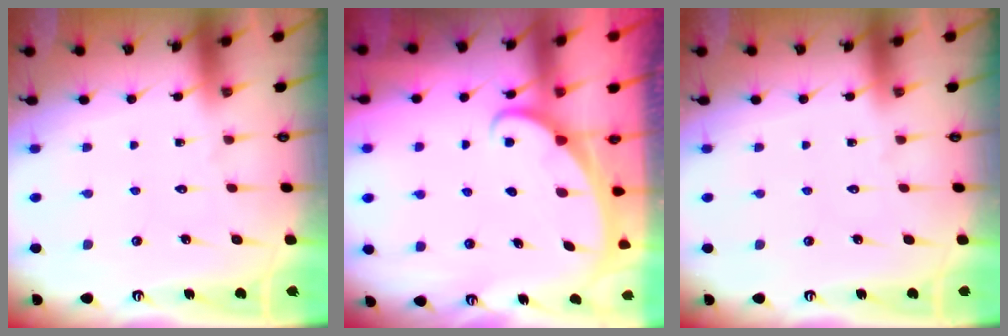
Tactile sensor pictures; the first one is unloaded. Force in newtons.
{"total": 1.8, "press": 1.8, "slide": 0.1}
{"total": 0.0}